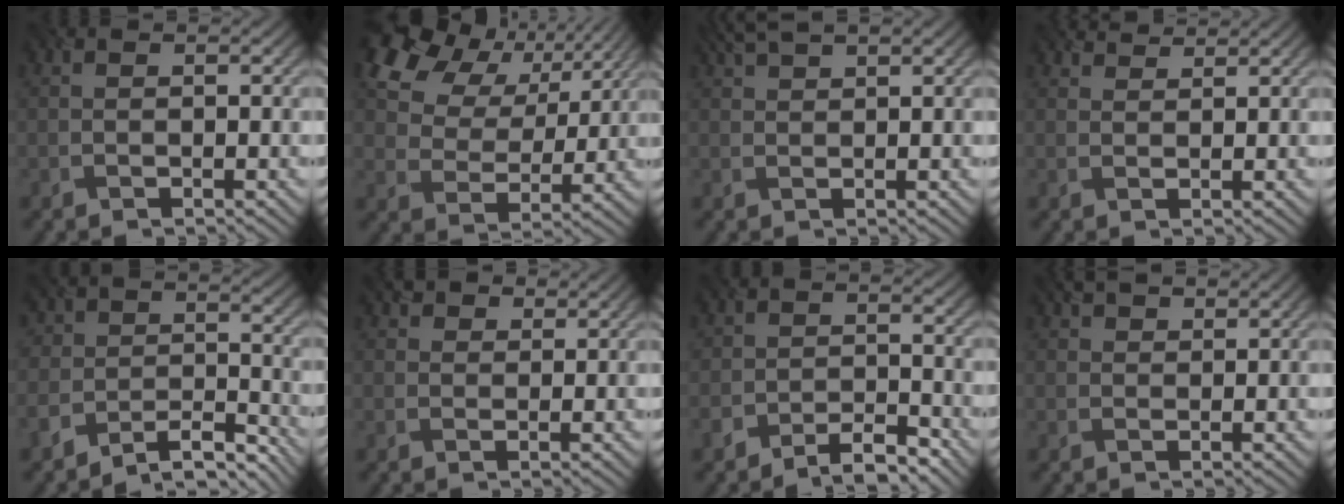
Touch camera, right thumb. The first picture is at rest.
{"total": 16.0, "force": [9.2, 10.3, 8.1], "torque": [-0.206, 0.031, 0.187]}
{"total": 3.7, "force": [2.8, 0.7, 2.2], "torque": [-0.059, 0.011, 0.057]}
{"total": 2.2, "force": [2.2, 0.2, 0.0], "torque": [-0.013, -0.004, 0.042]}
{"total": 6.8, "force": [-5.9, 2.7, 2.0], "torque": [-0.032, -0.005, -0.116]}
{"total": 2.6, "force": [2.0, 1.5, 0.5], "torque": [-0.016, 0.000, 0.031]}
{"total": 4.2, "force": [-3.5, 1.7, 1.5], "torque": [-0.020, 0.002, -0.071]}
{"total": 2.4, "force": [2.1, 0.8, 0.6], "torque": [-0.023, 0.004, 0.042]}